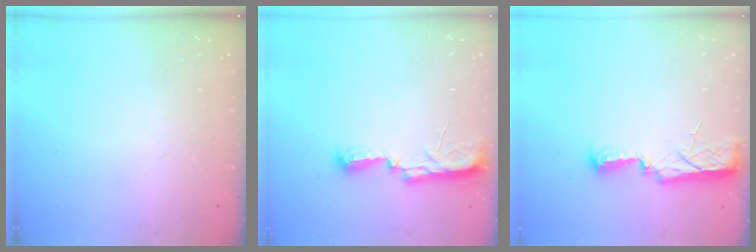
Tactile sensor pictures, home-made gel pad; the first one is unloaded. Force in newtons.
{"total": 8.1, "press": 8.1, "slide": 1.0}
{"total": 7.5, "press": 7.5, "slide": 0.8}